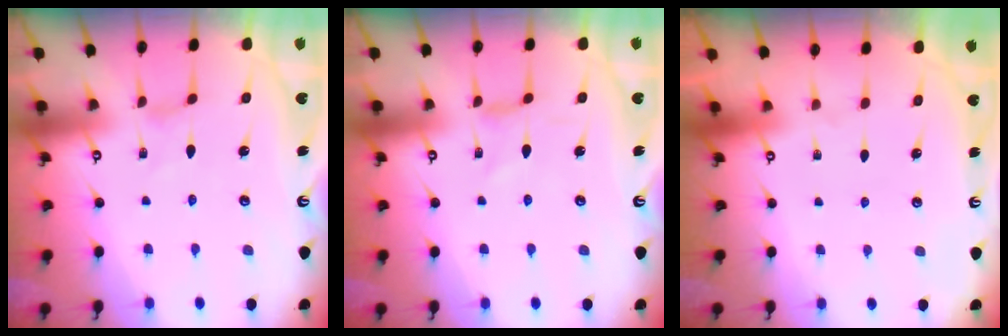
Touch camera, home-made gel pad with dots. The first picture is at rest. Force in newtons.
{"total": 0.0}
{"total": 0.0}